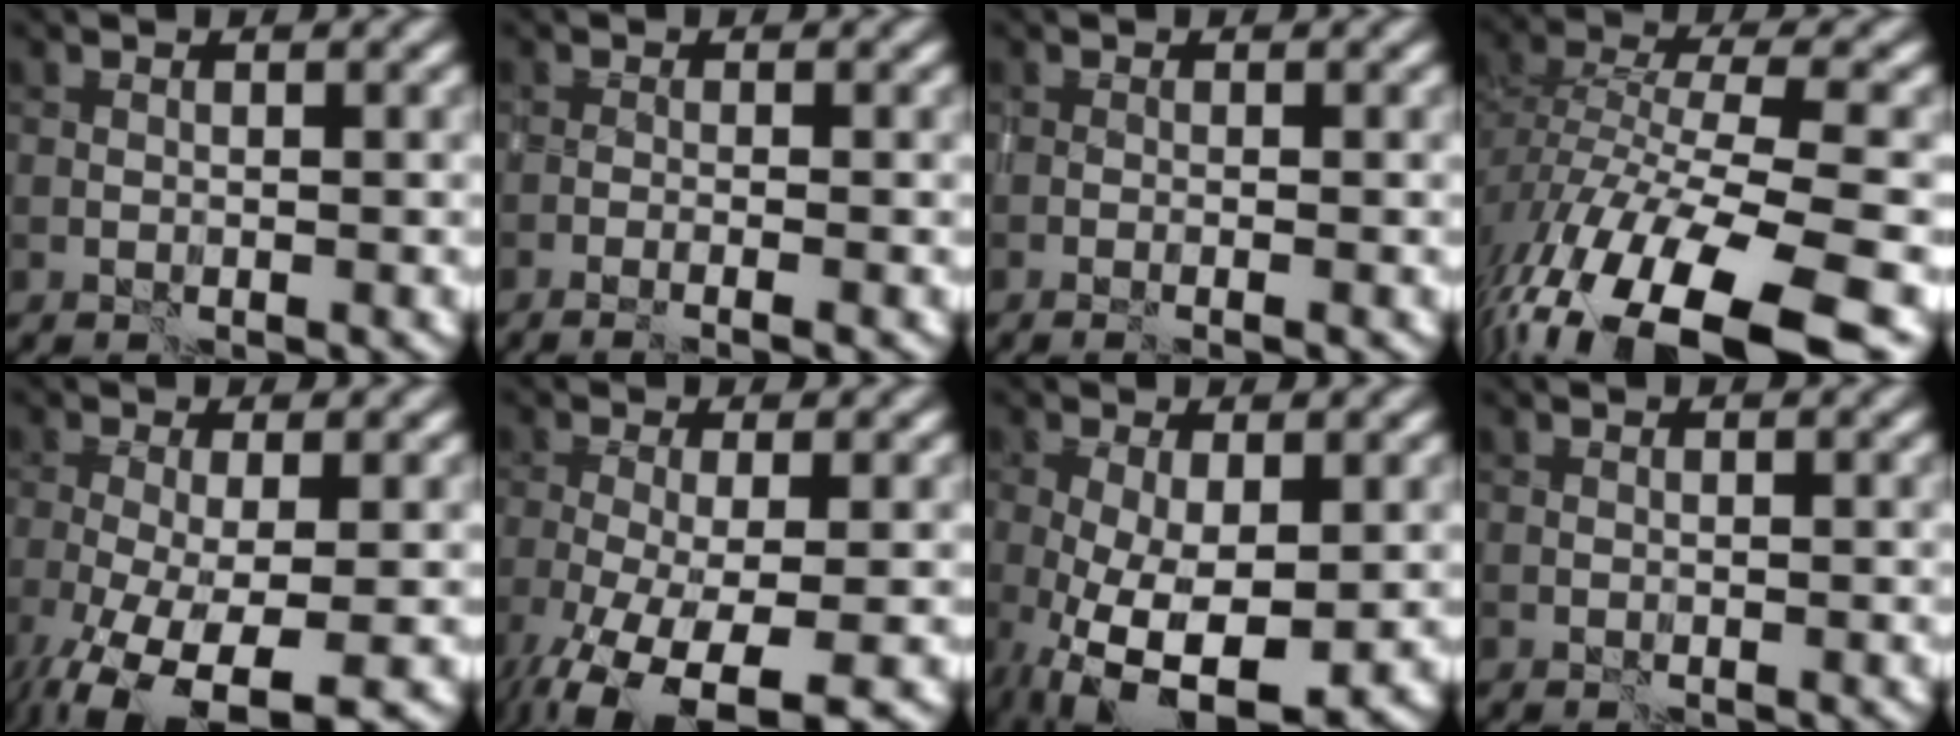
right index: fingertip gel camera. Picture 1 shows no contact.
{"total": 2.3, "force": [-1.3, 0.6, 1.9], "torque": [-0.025, 0.005, -0.030]}
{"total": 1.4, "force": [-0.6, 0.4, 1.2], "torque": [-0.011, 0.002, -0.015]}
{"total": 15.1, "force": [-10.2, 5.4, 9.8], "torque": [-0.218, -0.024, -0.159]}
{"total": 9.0, "force": [-4.9, 3.1, 6.9], "torque": [-0.144, -0.042, -0.078]}
{"total": 10.1, "force": [-6.1, 3.4, 7.2], "torque": [-0.152, -0.047, -0.092]}
{"total": 8.8, "force": [-2.6, 3.8, 7.5], "torque": [-0.147, -0.025, -0.030]}
{"total": 0.0}